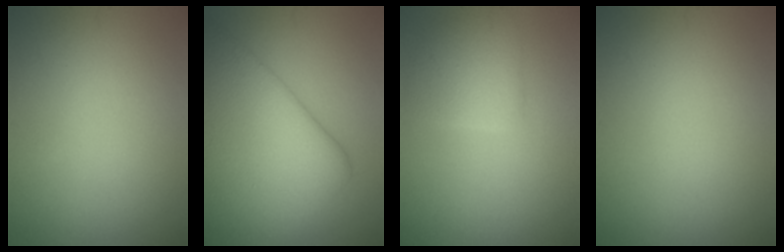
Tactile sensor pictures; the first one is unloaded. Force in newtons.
{"total": 12.6, "press": 12.6, "slide": 0.1}
{"total": 2.9, "press": 2.9, "slide": 0.3}
{"total": 0.0}